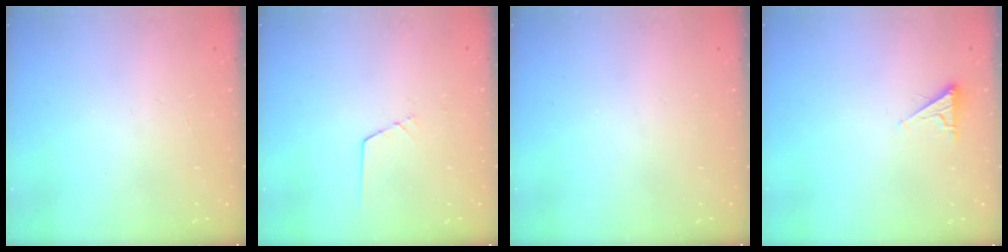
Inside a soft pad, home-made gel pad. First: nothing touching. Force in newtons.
{"total": 1.6, "press": 1.6, "slide": 0.0}
{"total": 0.0}
{"total": 2.5, "press": 2.5, "slide": 0.5}